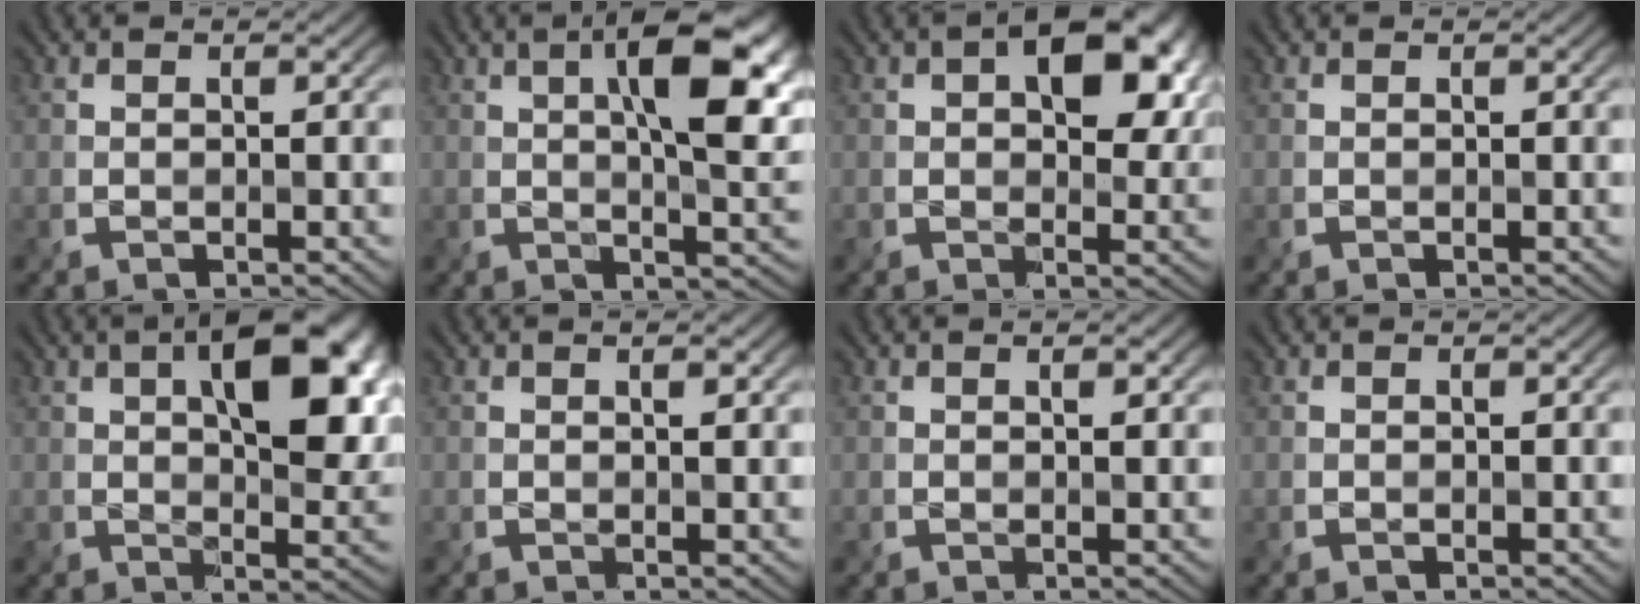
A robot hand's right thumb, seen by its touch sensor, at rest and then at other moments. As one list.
[{"total": 11.5, "force": [3.2, 3.5, 10.5], "torque": [-0.154, -0.001, 0.045]}, {"total": 10.7, "force": [3.7, 6.2, 7.9], "torque": [-0.121, -0.005, 0.061]}, {"total": 0.0}, {"total": 12.9, "force": [3.9, 5.9, 10.7], "torque": [-0.149, 0.007, 0.056]}, {"total": 1.3, "force": [0.7, 0.2, 1.1], "torque": [-0.020, 0.000, 0.013]}, {"total": 1.0, "force": [0.5, 0.1, 0.8], "torque": [-0.016, 0.000, 0.011]}, {"total": 0.0}]